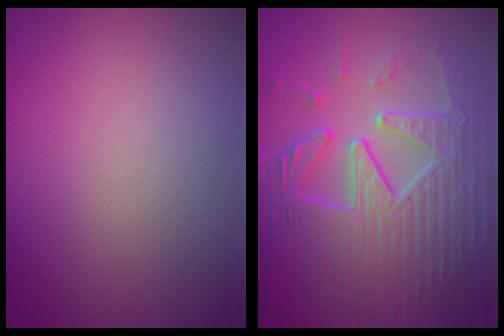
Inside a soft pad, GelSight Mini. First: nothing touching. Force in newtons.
{"total": 9.8, "press": 6.7, "slide": 7.2}